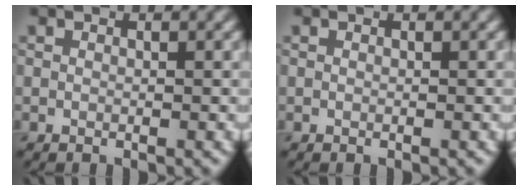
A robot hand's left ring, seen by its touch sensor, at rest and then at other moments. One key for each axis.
{"total": 0.0}